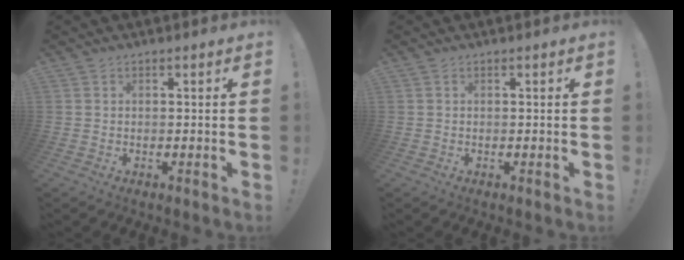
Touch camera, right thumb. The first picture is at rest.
{"total": 0.0}